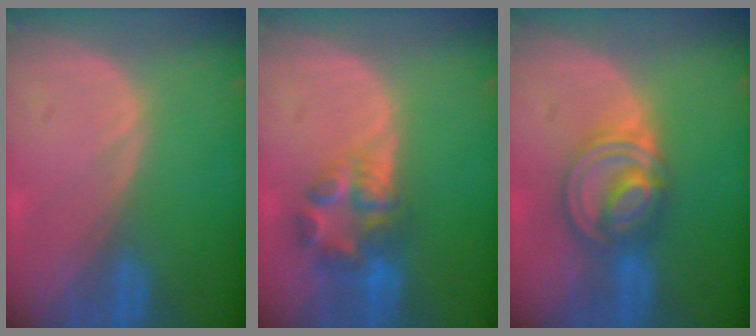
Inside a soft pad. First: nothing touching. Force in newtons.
{"total": 6.9, "press": 6.0, "slide": 3.4}
{"total": 7.9, "press": 6.8, "slide": 4.1}